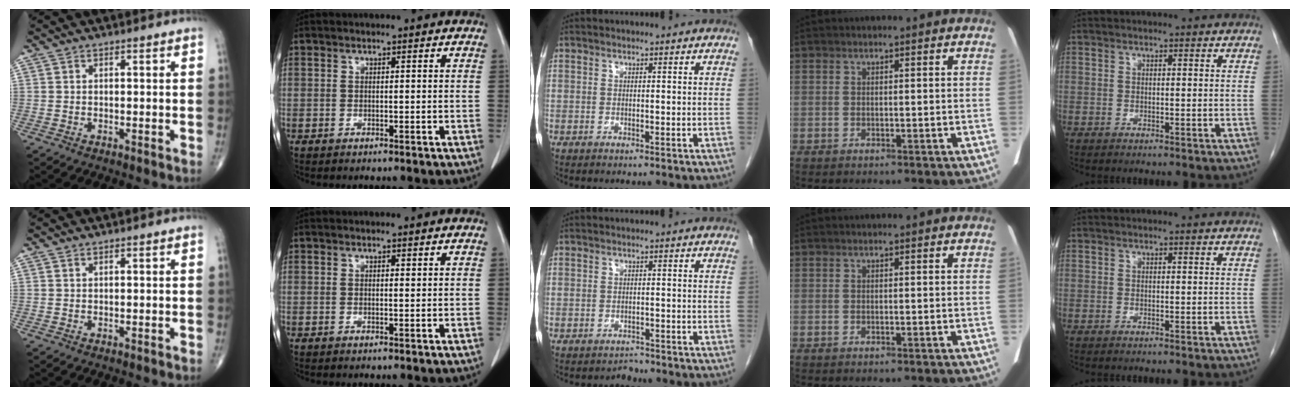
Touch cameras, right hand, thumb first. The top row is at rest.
{"middle": {"total": 1.2, "force": [-1.0, 0.3, -0.5], "torque": [0.009, -0.005, -0.019]}}